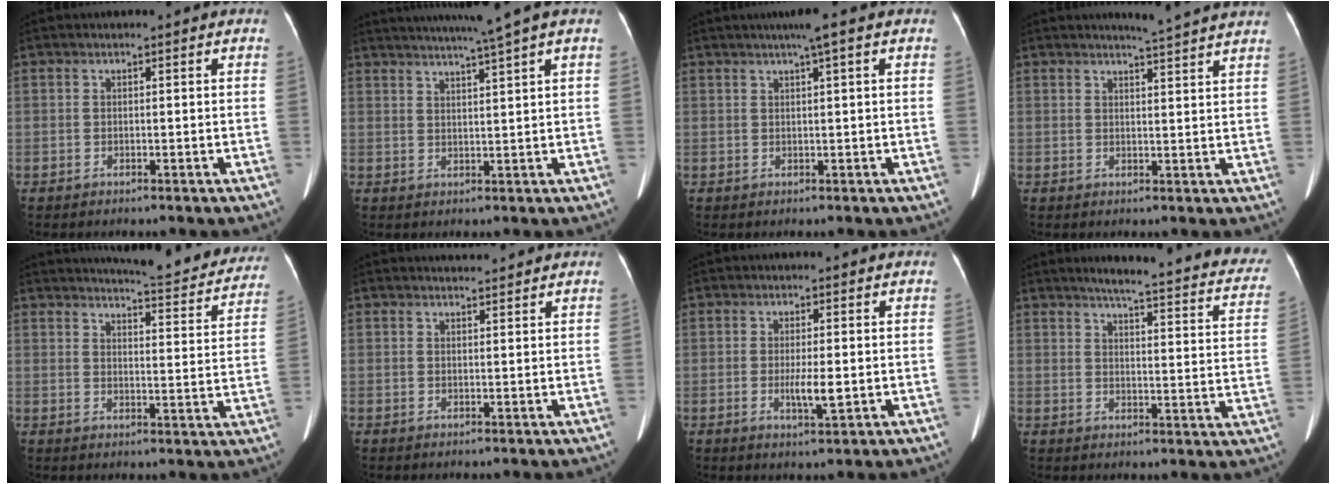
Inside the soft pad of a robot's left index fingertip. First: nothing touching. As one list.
[{"total": 8.6, "force": [6.9, -1.9, 4.7], "torque": [-0.072, 0.008, 0.095]}, {"total": 3.3, "force": [1.9, -0.5, 2.6], "torque": [-0.044, 0.012, 0.032]}, {"total": 6.5, "force": [6.1, -0.8, 2.2], "torque": [-0.037, 0.001, 0.065]}, {"total": 17.0, "force": [15.9, 2.1, 5.5], "torque": [-0.063, -0.050, 0.179]}, {"total": 3.2, "force": [3.1, 0.4, 0.6], "torque": [-0.014, 0.015, 0.042]}, {"total": 3.3, "force": [-0.4, 0.5, 3.3], "torque": [-0.063, -0.006, -0.005]}, {"total": 23.0, "force": [19.8, 2.9, 11.3], "torque": [-0.131, -0.037, 0.216]}]